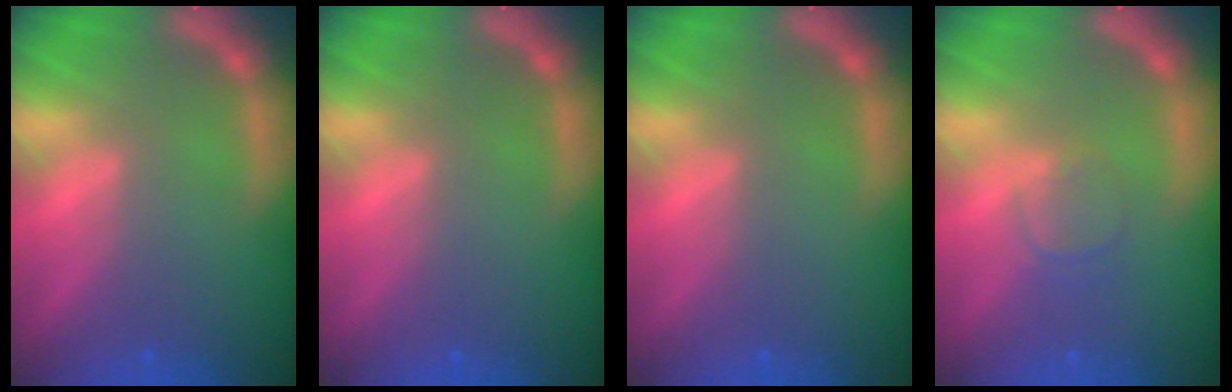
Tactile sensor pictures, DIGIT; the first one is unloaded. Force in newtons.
{"total": 0.0}
{"total": 0.0}
{"total": 1.9}